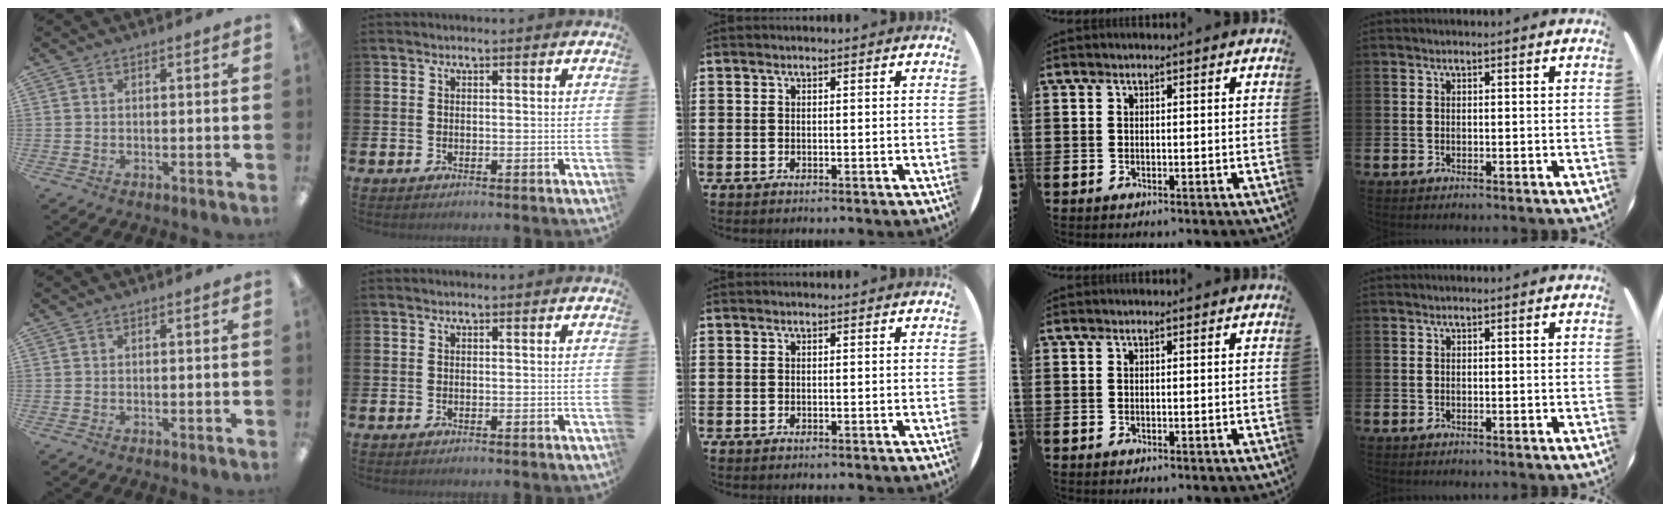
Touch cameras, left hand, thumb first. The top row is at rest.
{}